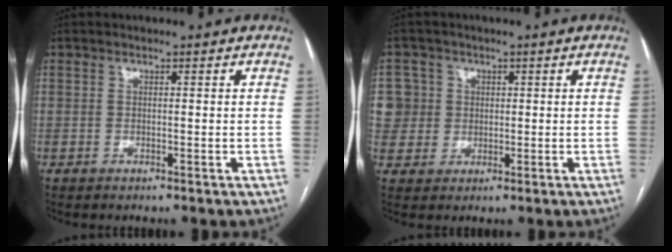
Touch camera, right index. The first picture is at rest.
{"total": 7.0, "force": [1.1, 6.9, 0.3], "torque": [-0.010, 0.026, 0.028]}